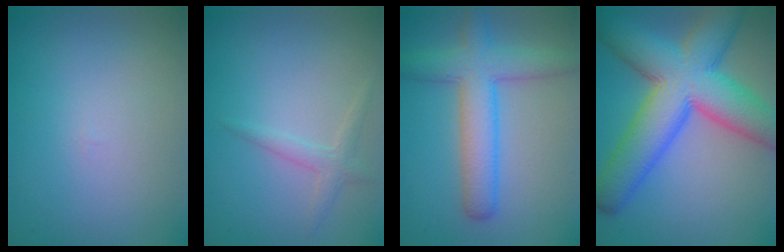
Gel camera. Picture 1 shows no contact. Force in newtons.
{"total": 1.4, "press": 1.4, "slide": 0.0}
{"total": 4.6, "press": 4.5, "slide": 0.2}
{"total": 12.1, "press": 12.1, "slide": 0.4}